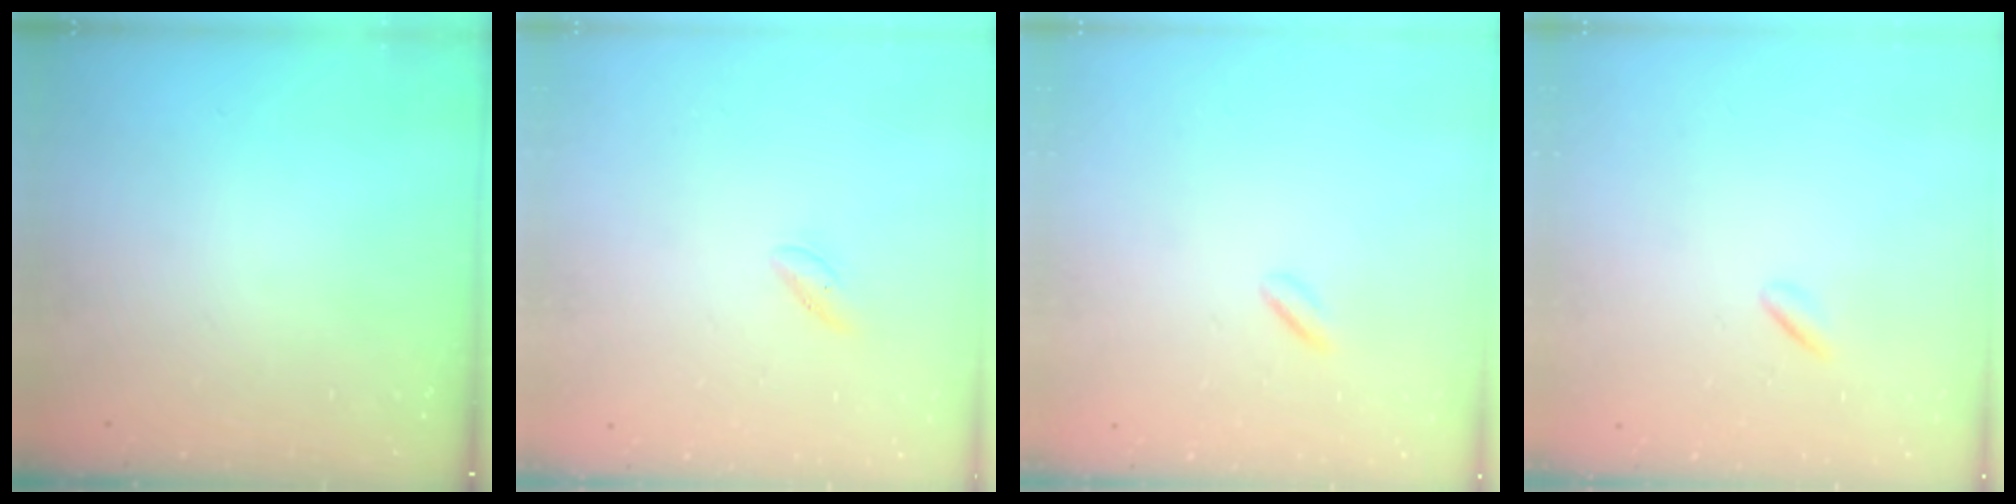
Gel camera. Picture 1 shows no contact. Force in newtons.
{"total": 2.2, "press": 2.0, "slide": 0.8}
{"total": 1.8, "press": 1.6, "slide": 0.8}
{"total": 0.5, "press": 0.4, "slide": 0.4}